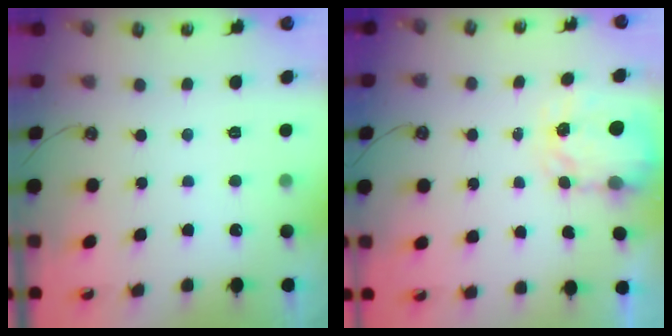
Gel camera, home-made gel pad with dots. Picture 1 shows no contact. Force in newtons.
{"total": 3.6, "press": 3.6, "slide": 0.5}